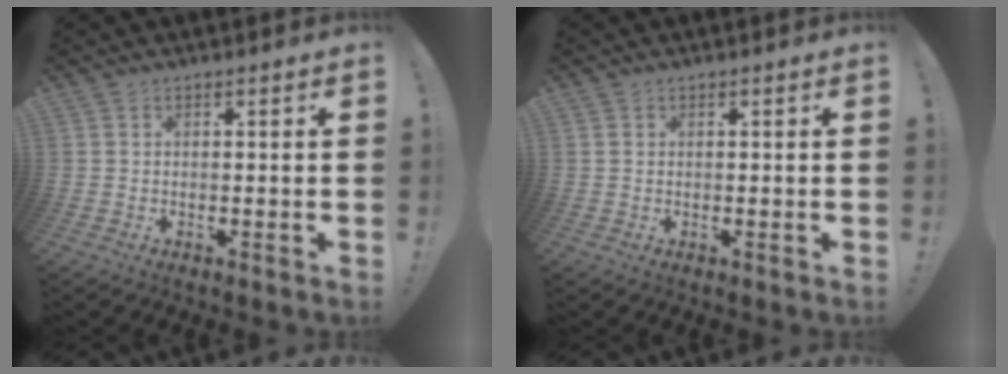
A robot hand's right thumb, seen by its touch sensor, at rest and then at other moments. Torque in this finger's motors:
{"motor_torque": [-0.01, -0.14, -0.17, 0.11, 0.04]}